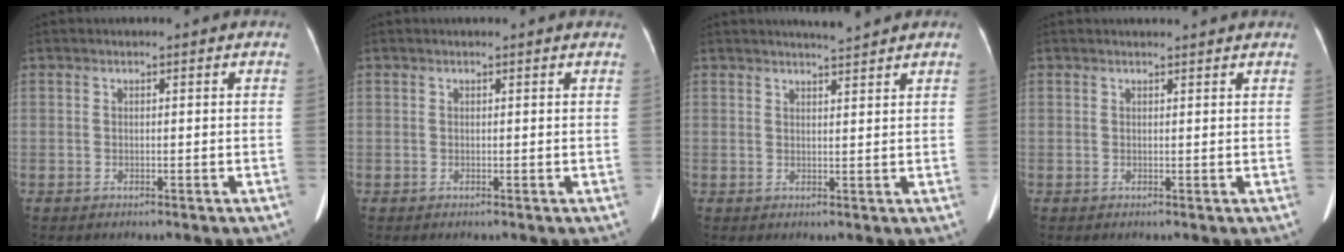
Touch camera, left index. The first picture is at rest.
{"total": 1.4, "force": [1.3, 0.2, 0.2], "torque": [-0.009, 0.004, 0.006]}
{"total": 2.9, "force": [2.7, -0.6, 0.8], "torque": [-0.012, -0.003, 0.044]}
{"total": 3.1, "force": [3.0, 0.2, 0.7], "torque": [-0.010, 0.016, 0.036]}